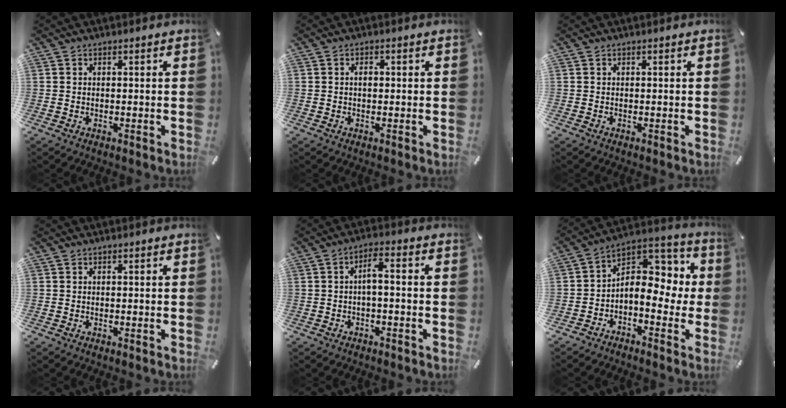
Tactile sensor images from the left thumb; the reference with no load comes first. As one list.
[{"total": 1.4, "force": [0.2, 0.8, 1.1], "torque": [-0.024, 0.005, 0.001]}, {"total": 0.0}, {"total": 0.0}, {"total": 4.1, "force": [-0.8, 1.3, 3.8], "torque": [-0.069, 0.015, -0.017]}, {"total": 9.8, "force": [-0.1, 7.4, 6.5], "torque": [-0.086, -0.014, -0.004]}]